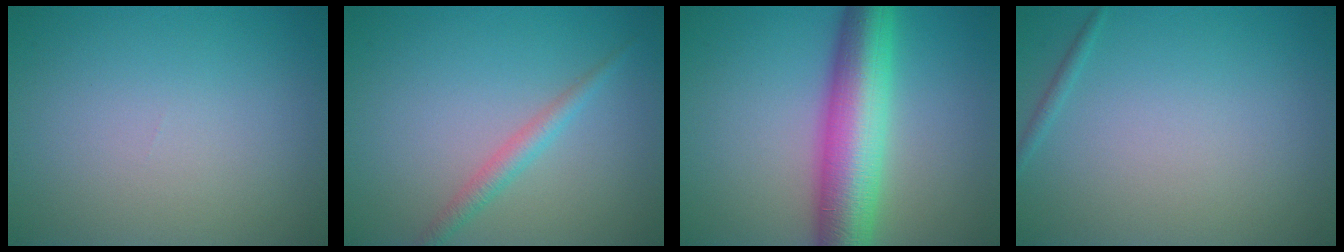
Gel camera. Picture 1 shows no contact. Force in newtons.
{"total": 1.8, "press": 1.8, "slide": 0.0}
{"total": 9.0, "press": 9.0, "slide": 0.1}
{"total": 0.6, "press": 0.6, "slide": 0.1}